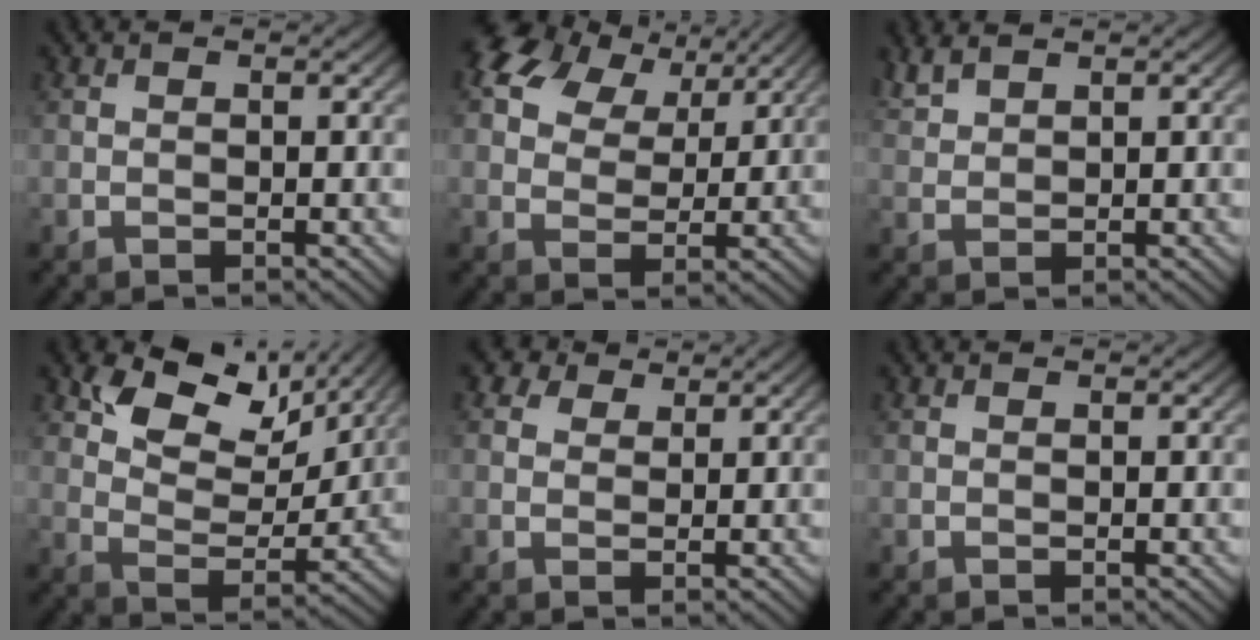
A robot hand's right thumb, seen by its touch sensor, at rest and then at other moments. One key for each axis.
{"total": 9.1, "fx": 5.4, "fy": 5.5, "fz": 4.8, "tx": -0.097, "ty": 0.012, "tz": 0.096}
{"total": 2.5, "fx": 2.1, "fy": 0.7, "fz": 1.1, "tx": -0.034, "ty": 0.004, "tz": 0.052}
{"total": 10.4, "fx": 6.2, "fy": 5.6, "fz": 6.1, "tx": -0.122, "ty": -0.009, "tz": 0.111}
{"total": 3.4, "fx": 2.4, "fy": 2.0, "fz": 1.4, "tx": -0.032, "ty": 0.000, "tz": 0.046}
{"total": 0.0}